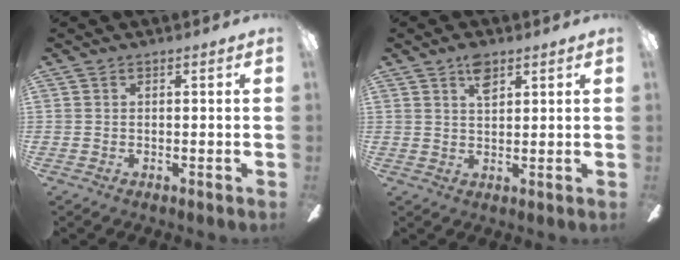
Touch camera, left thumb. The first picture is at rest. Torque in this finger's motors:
{"motor_torque": [0.49, 0.34, 0.38, -0.45, 0.02]}